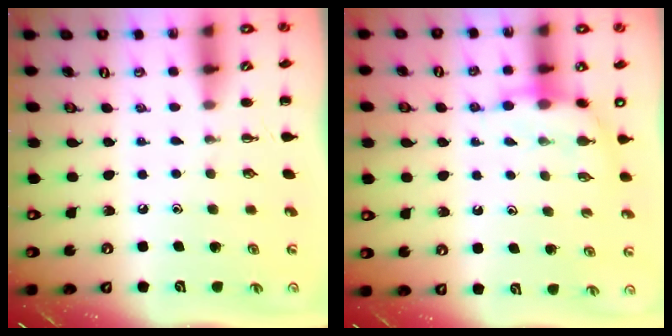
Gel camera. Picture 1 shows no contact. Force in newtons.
{"total": 8.1, "press": 8.0, "slide": 0.5}